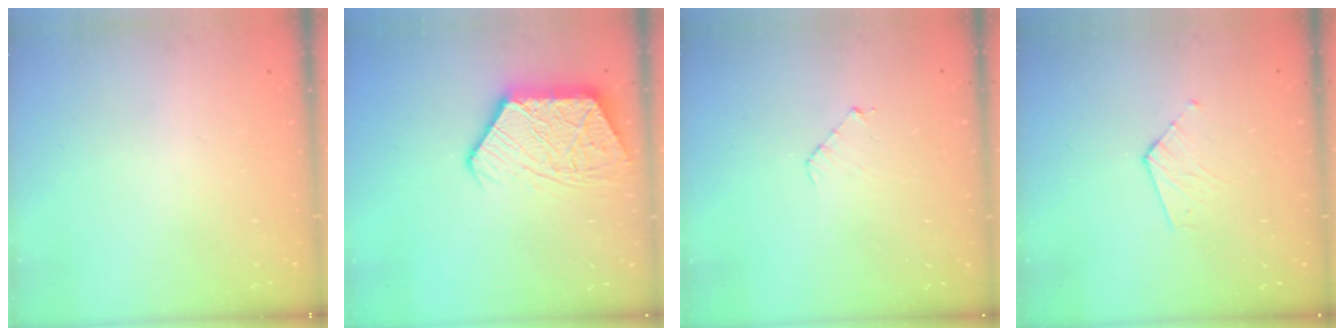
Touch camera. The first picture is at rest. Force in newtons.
{"total": 12.8, "press": 12.7, "slide": 1.2}
{"total": 3.2, "press": 3.2, "slide": 0.2}
{"total": 3.6, "press": 3.5, "slide": 0.3}